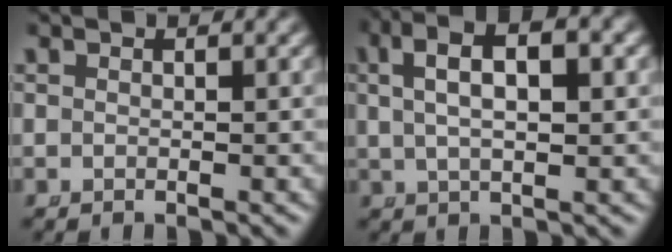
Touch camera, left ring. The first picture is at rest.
{"total": 6.5, "force": [2.8, 2.9, 5.1], "torque": [-0.075, 0.024, 0.037]}